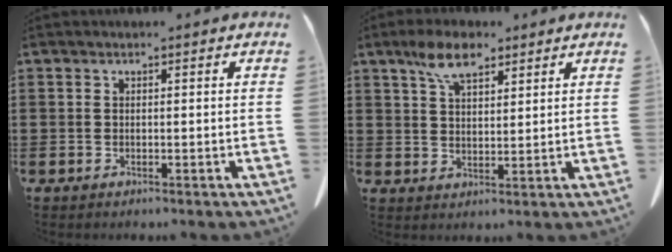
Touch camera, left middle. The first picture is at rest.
{"total": 6.7, "force": [4.4, 2.9, 4.2], "torque": [-0.094, 0.005, 0.081]}